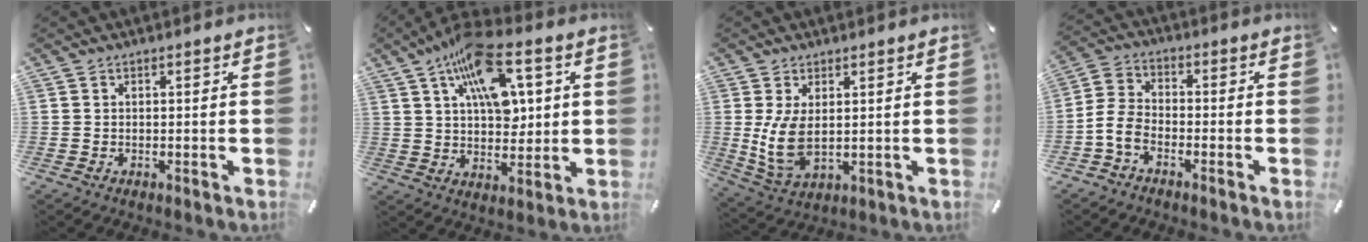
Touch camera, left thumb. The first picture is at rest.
{"total": 16.2, "force": [6.7, 8.6, 11.9], "torque": [-0.186, -0.012, 0.118]}
{"total": 8.0, "force": [1.0, 4.3, 6.7], "torque": [-0.161, -0.015, 0.020]}
{"total": 6.4, "force": [-3.8, 3.8, 3.5], "torque": [-0.097, 0.002, -0.074]}